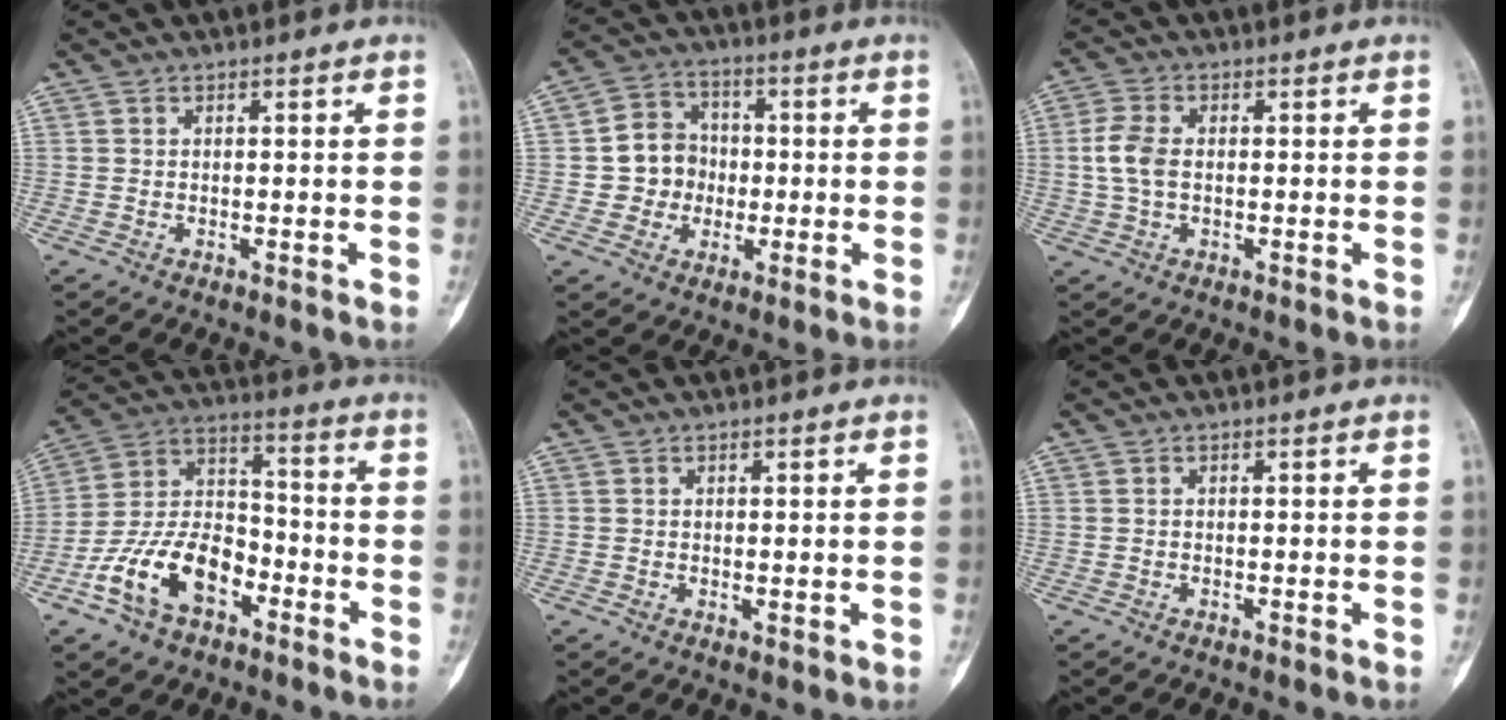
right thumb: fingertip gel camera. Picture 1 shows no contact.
{"total": 8.5, "force": [-0.9, 8.0, 2.8], "torque": [0.000, 0.021, -0.022]}
{"total": 5.4, "force": [-0.2, 3.2, 4.3], "torque": [-0.102, 0.011, -0.009]}
{"total": 15.4, "force": [-7.1, 9.4, 9.9], "torque": [-0.169, 0.061, -0.132]}
{"total": 1.2, "force": [0.1, 0.7, 1.0], "torque": [-0.005, -0.002, 0.004]}
{"total": 0.0}